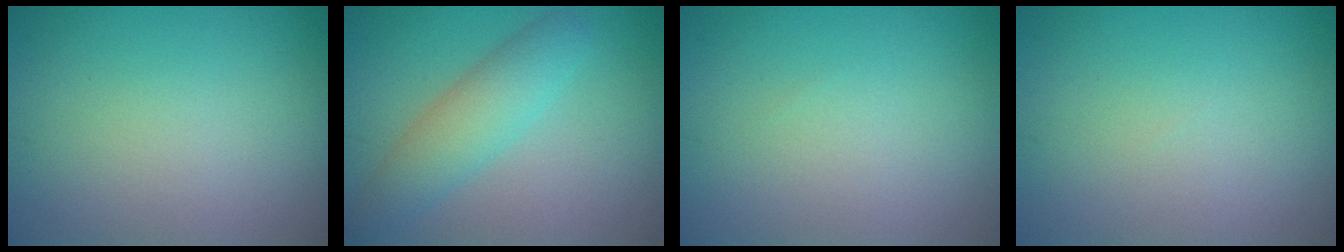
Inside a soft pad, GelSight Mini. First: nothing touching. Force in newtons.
{"total": 3.6, "press": 3.6, "slide": 0.1}
{"total": 0.0}
{"total": 0.0}